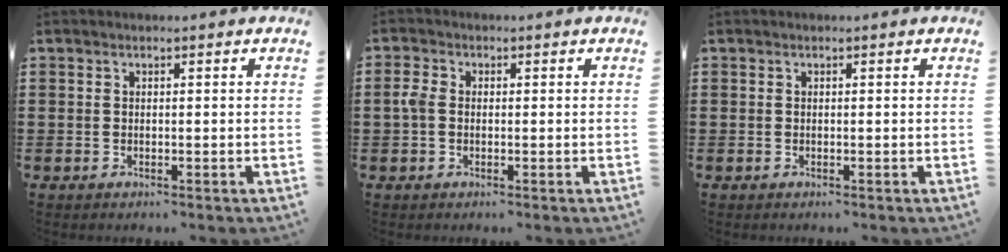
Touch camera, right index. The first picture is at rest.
{"total": 2.6, "force": [-0.2, 1.8, 1.8], "torque": [-0.054, -0.001, -0.009]}
{"total": 0.0}